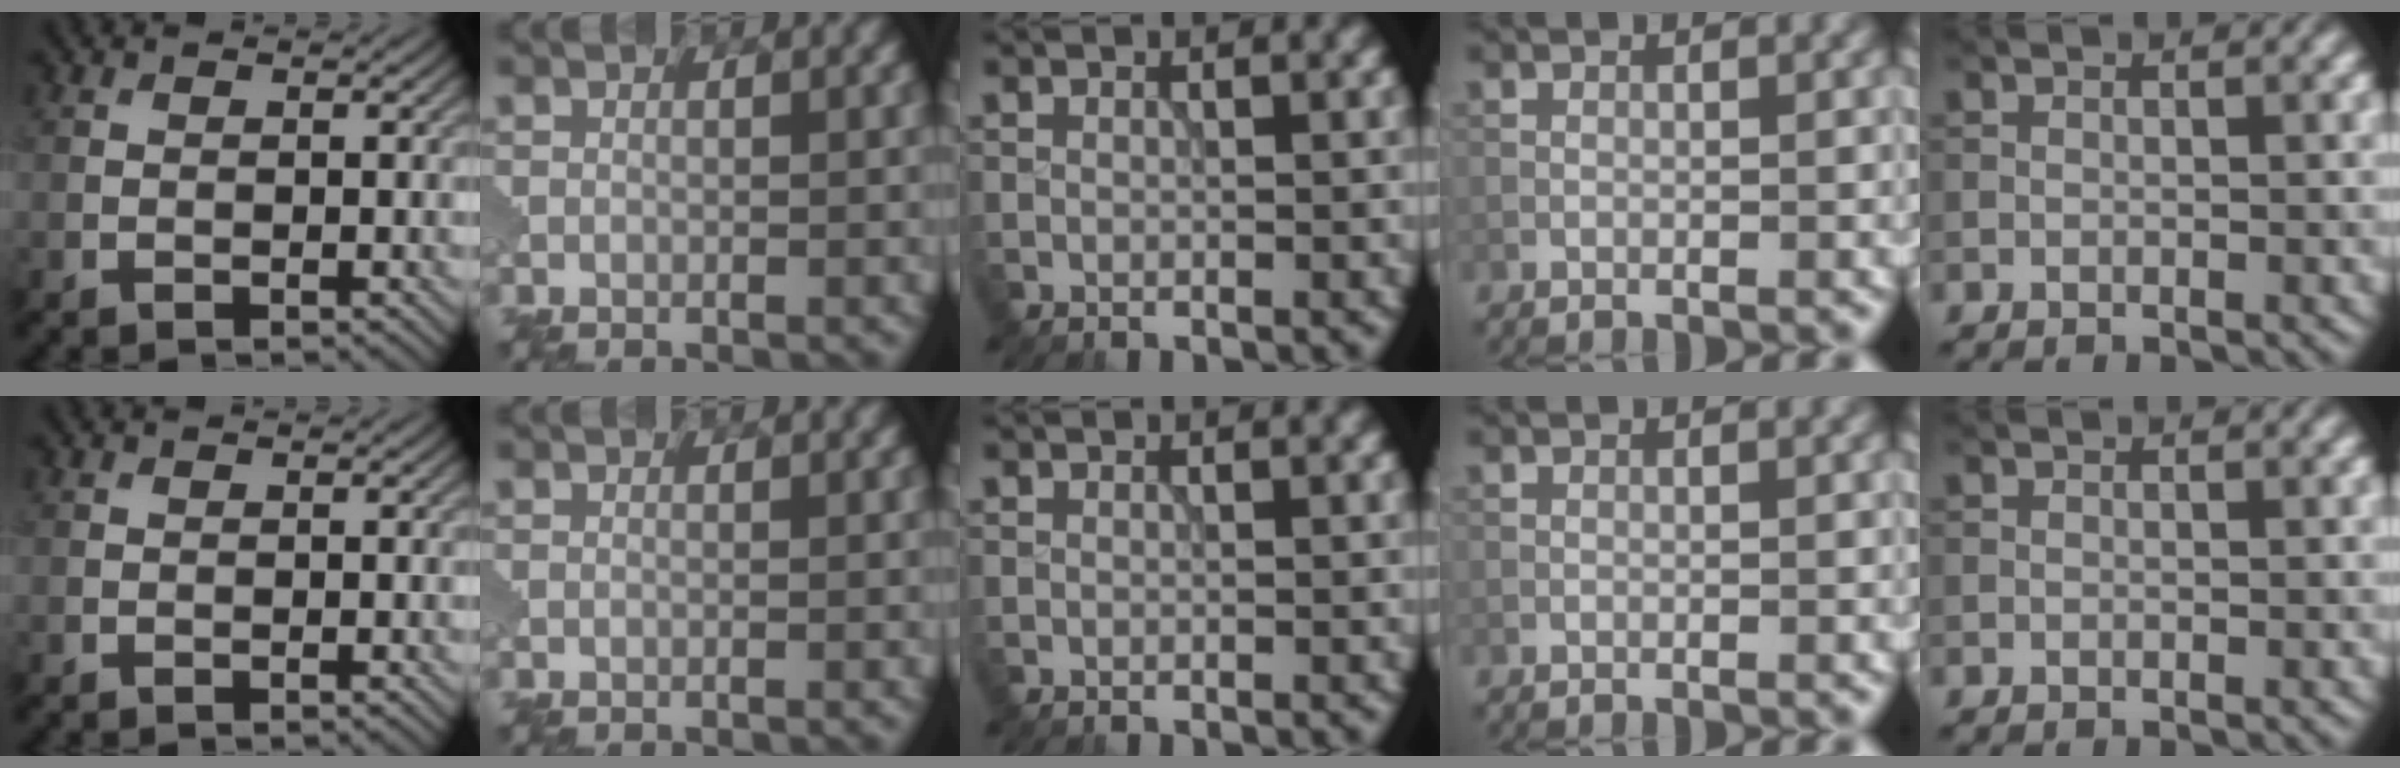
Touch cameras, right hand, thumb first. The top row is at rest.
{}